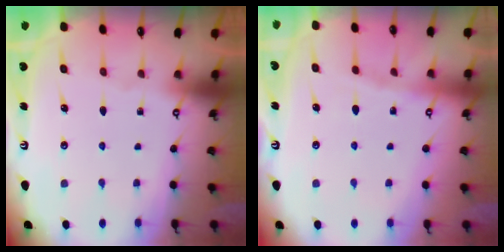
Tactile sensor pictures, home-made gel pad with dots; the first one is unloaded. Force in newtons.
{"total": 5.3, "press": 5.3, "slide": 0.7}